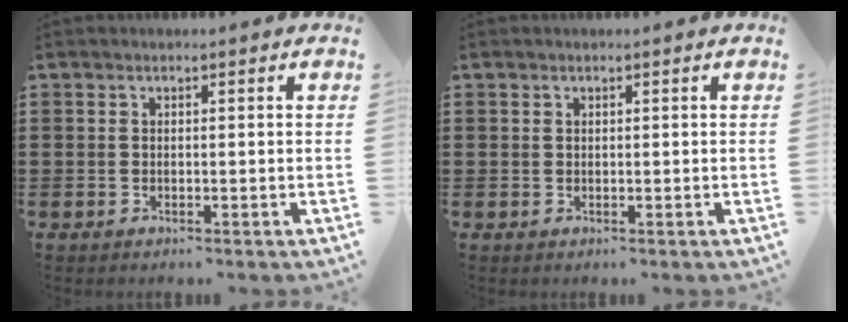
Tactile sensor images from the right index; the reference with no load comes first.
{"total": 0.0}